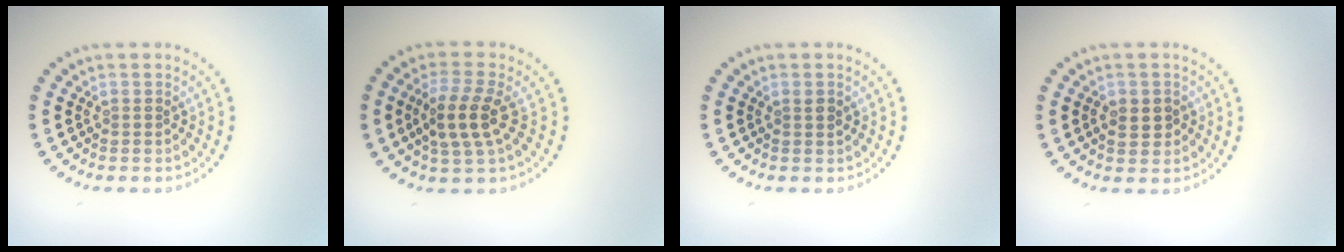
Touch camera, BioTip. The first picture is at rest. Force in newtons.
{"total": 3.8, "press": 3.4, "slide": 1.7}
{"total": 0.8, "press": 0.7, "slide": 0.3}
{"total": 2.1, "press": 2.1, "slide": 0.3}